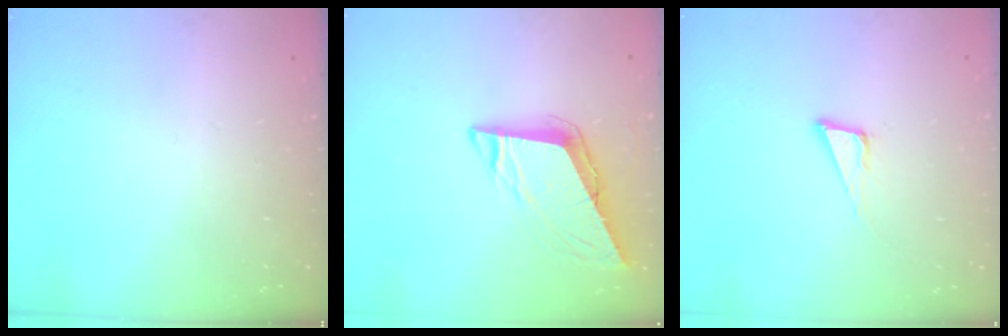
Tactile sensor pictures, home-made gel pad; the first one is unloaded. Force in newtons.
{"total": 8.0, "press": 8.0, "slide": 0.8}
{"total": 5.5, "press": 4.7, "slide": 2.8}